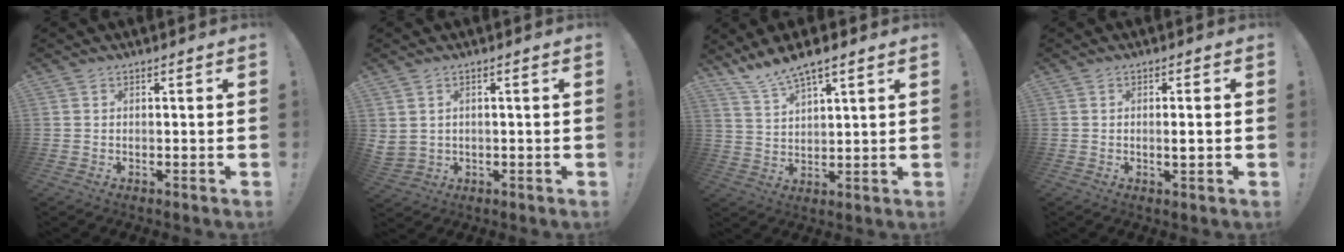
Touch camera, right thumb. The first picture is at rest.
{"total": 2.8, "force": [1.7, 2.0, 0.9], "torque": [-0.029, -0.007, 0.033]}
{"total": 7.9, "force": [7.0, 1.1, 3.6], "torque": [-0.072, -0.040, 0.128]}
{"total": 2.3, "force": [-0.1, 0.0, 2.3], "torque": [-0.024, -0.008, -0.008]}